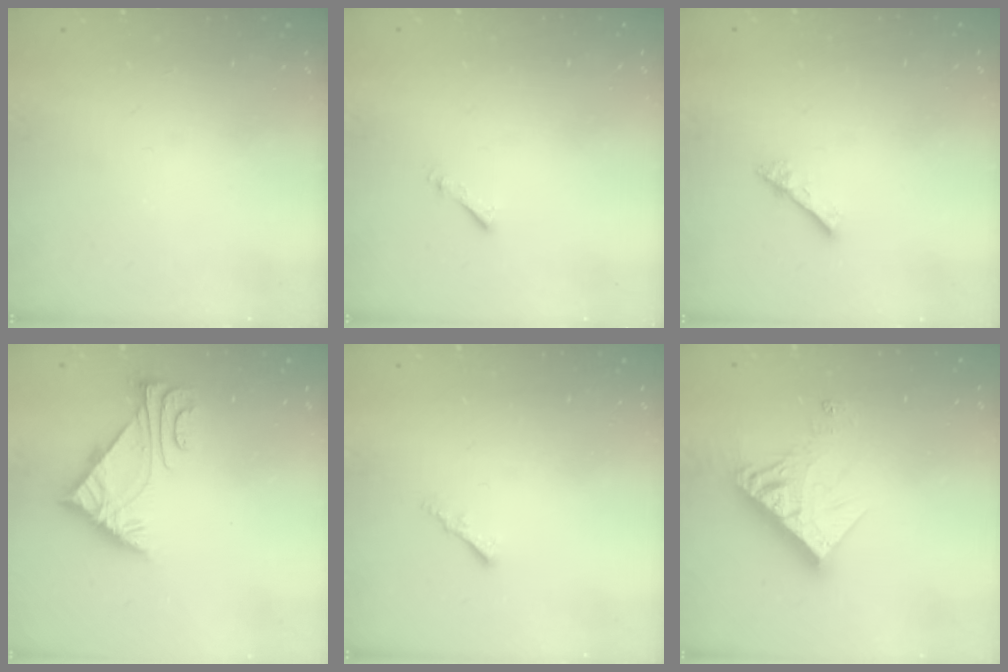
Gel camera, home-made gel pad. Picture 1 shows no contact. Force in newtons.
{"total": 0.8, "press": 0.7, "slide": 0.3}
{"total": 1.8, "press": 1.8, "slide": 0.1}
{"total": 5.7, "press": 5.7, "slide": 0.6}
{"total": 1.5, "press": 1.5, "slide": 0.4}
{"total": 12.7, "press": 12.6, "slide": 1.6}